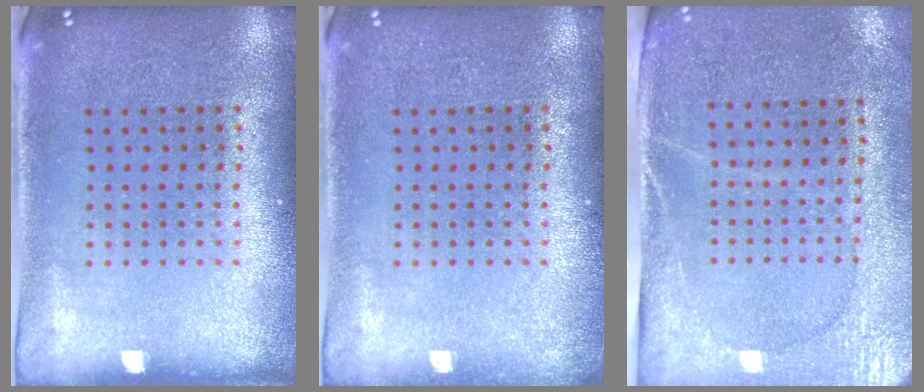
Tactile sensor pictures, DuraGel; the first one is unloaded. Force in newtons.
{"total": 0.6, "press": 0.6, "slide": 0.2}
{"total": 2.9, "press": 2.5, "slide": 1.4}